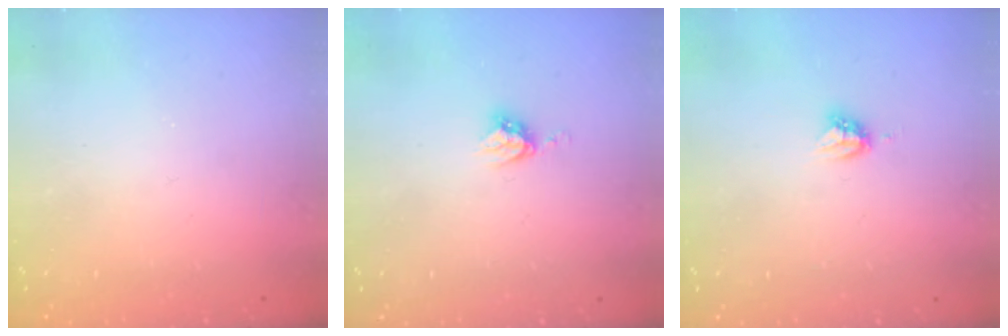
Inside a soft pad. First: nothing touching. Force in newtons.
{"total": 4.9, "press": 4.9, "slide": 0.1}
{"total": 4.0, "press": 3.9, "slide": 0.7}